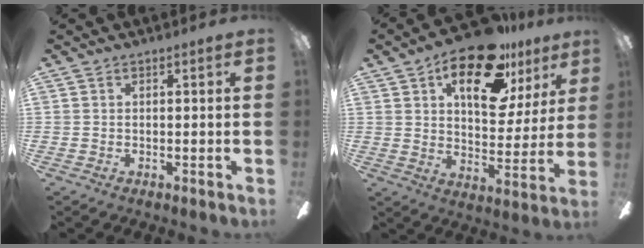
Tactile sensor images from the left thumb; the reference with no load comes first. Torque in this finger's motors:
{"motor_torque": [0.27, 0.55, 1.58, -1.19, 0.35]}